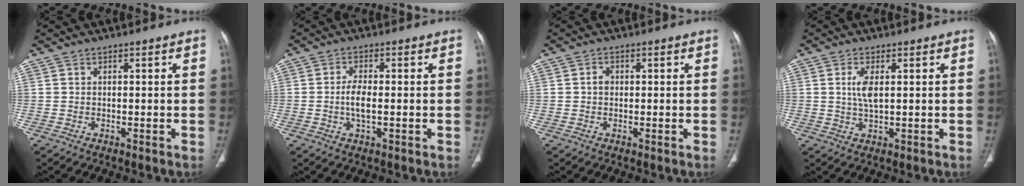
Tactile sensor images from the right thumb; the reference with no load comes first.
{"total": 4.3, "force": [-0.5, 1.6, 3.9], "torque": [-0.081, 0.000, -0.011]}
{"total": 1.4, "force": [0.0, 1.2, 0.8], "torque": [-0.008, 0.004, -0.003]}
{"total": 4.0, "force": [0.8, 1.4, 3.6], "torque": [-0.083, -0.003, 0.017]}